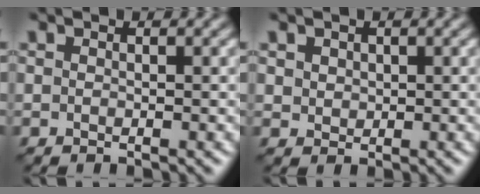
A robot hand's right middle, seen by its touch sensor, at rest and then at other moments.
{"total": 1.4, "force": [0.7, 1.1, 0.4], "torque": [-0.008, -0.003, 0.019]}